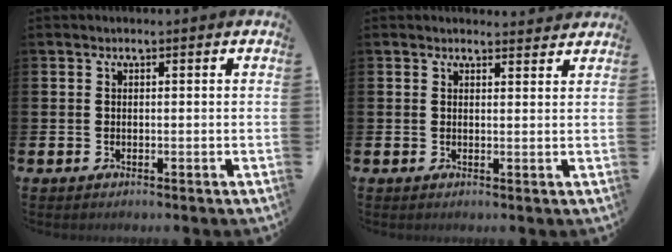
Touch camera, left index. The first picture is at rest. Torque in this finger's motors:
{"motor_torque": [0.87, -1.27, 0.05, -0.01]}